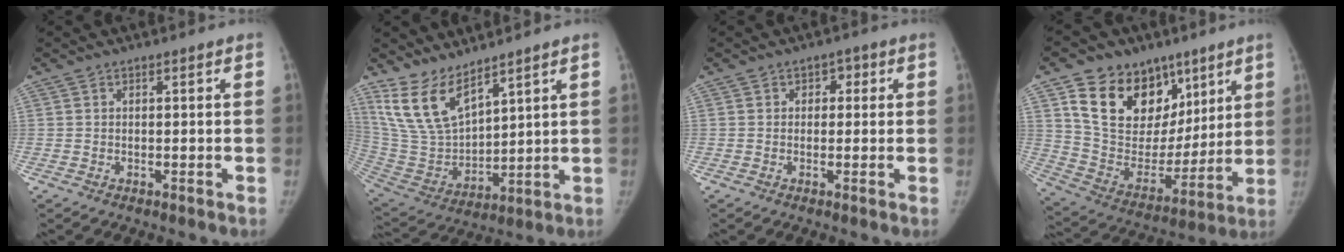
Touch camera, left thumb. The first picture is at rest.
{"total": 12.6, "force": [9.3, 5.1, 6.9], "torque": [-0.117, -0.055, 0.211]}
{"total": 2.6, "force": [0.6, 2.2, 1.2], "torque": [0.011, 0.004, 0.000]}
{"total": 22.7, "force": [11.6, 16.2, 10.9], "torque": [-0.139, -0.025, 0.212]}